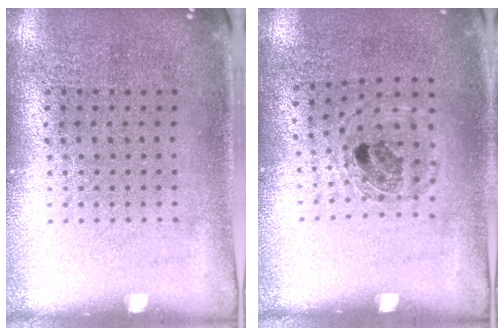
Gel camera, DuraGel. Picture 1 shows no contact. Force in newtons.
{"total": 0.9, "press": 0.9, "slide": 0.2}